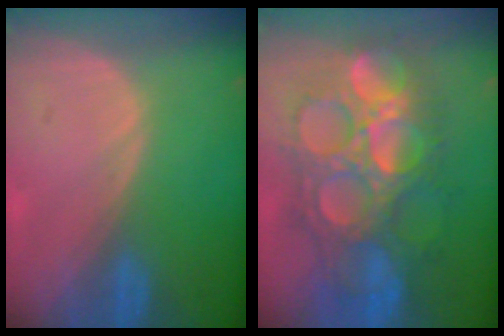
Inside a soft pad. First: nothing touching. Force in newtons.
{"total": 13.6, "press": 13.5, "slide": 1.5}